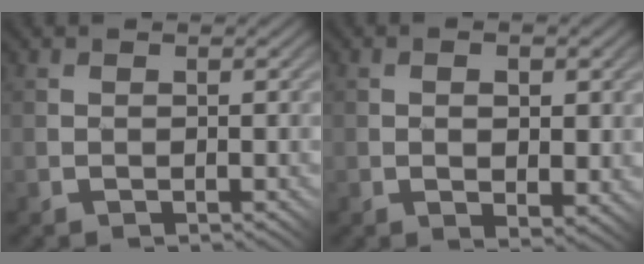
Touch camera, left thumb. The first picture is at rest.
{"total": 3.8, "force": [0.2, 1.6, 3.4], "torque": [-0.045, 0.001, 0.014]}